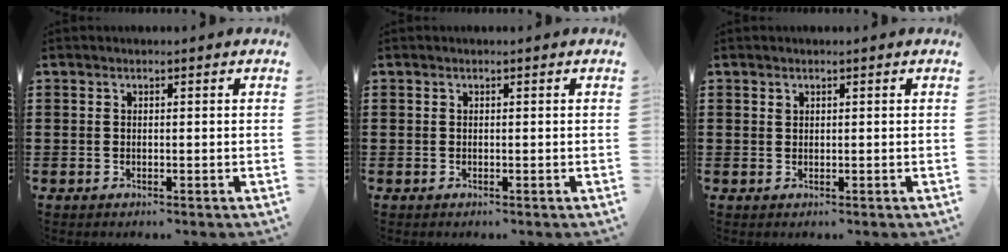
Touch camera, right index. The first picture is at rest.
{"total": 0.0}
{"total": 0.6, "force": [0.4, 0.5, 0.2], "torque": [-0.005, 0.001, 0.008]}